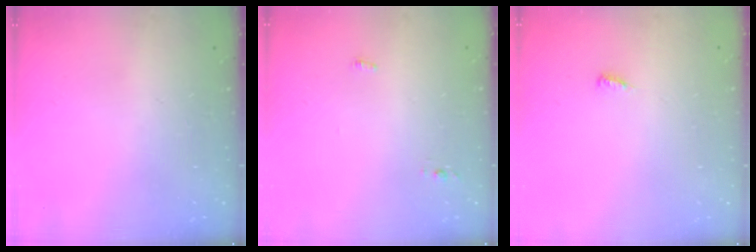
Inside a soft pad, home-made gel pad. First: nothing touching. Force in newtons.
{"total": 3.4, "press": 3.2, "slide": 1.1}
{"total": 3.8, "press": 3.8, "slide": 0.4}